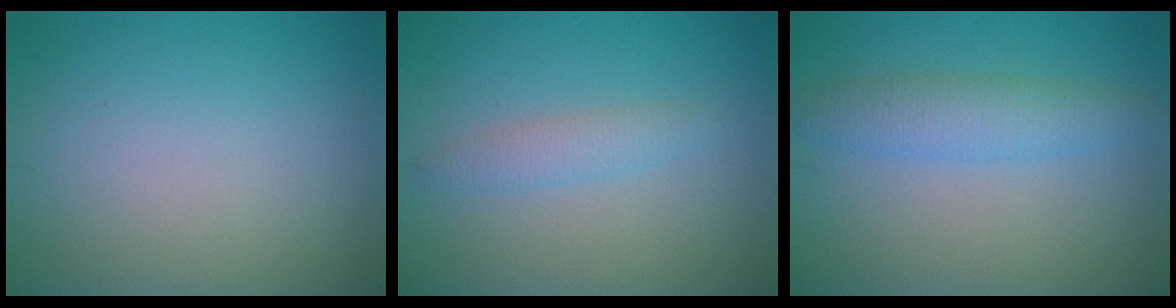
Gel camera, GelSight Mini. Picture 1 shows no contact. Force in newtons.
{"total": 1.8, "press": 1.8, "slide": 0.1}
{"total": 3.3, "press": 3.3, "slide": 0.1}